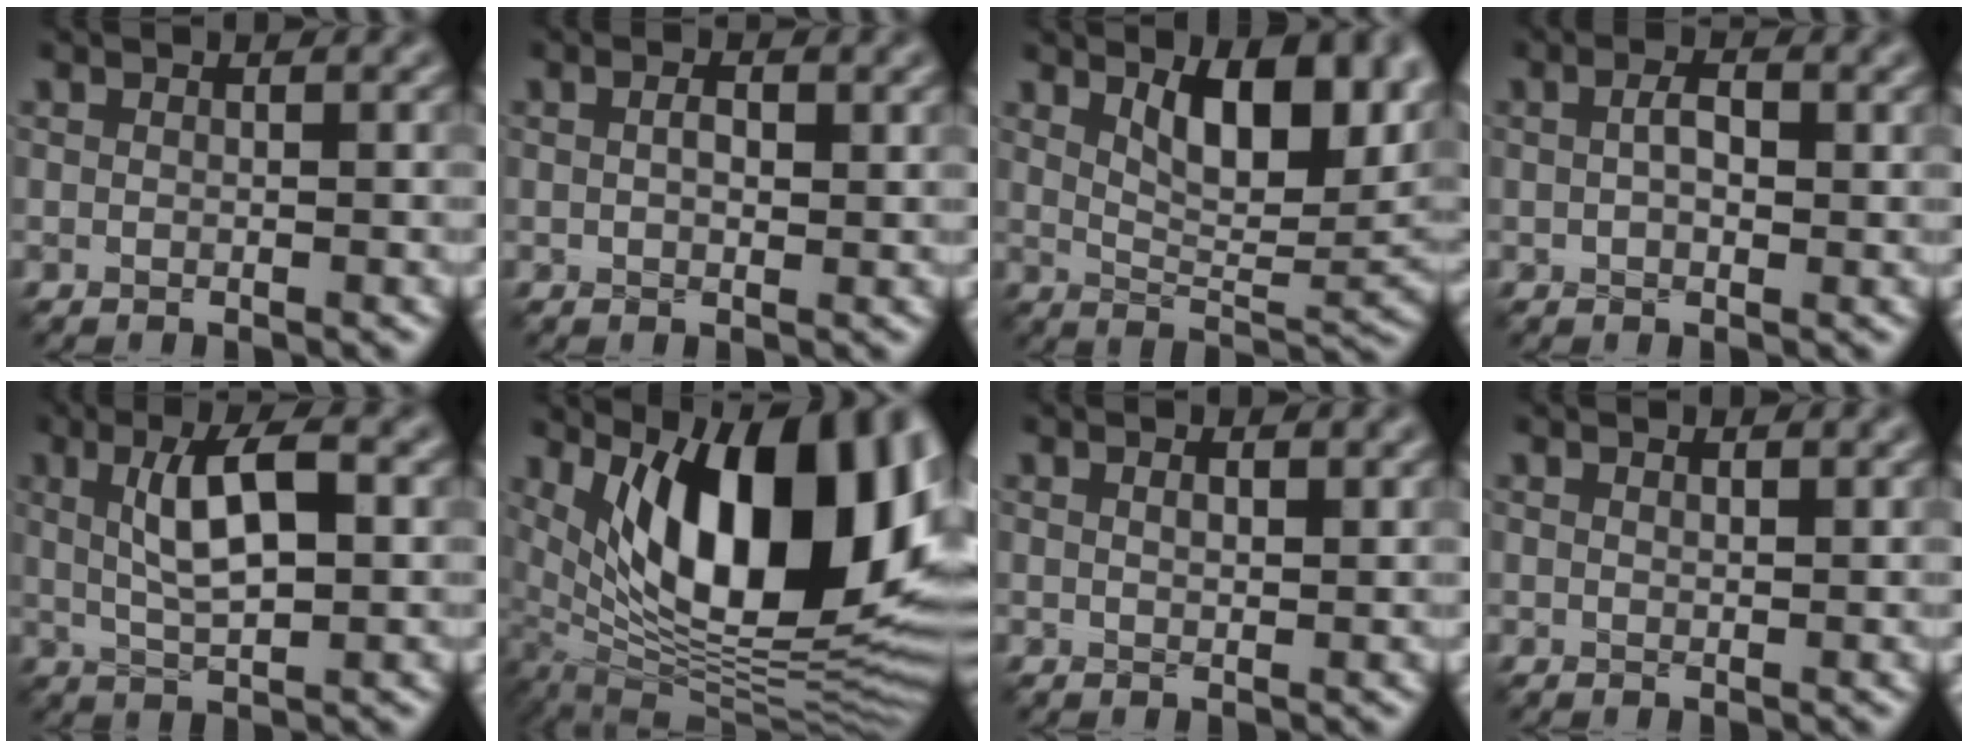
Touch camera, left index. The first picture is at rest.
{"total": 1.9, "force": [0.4, 1.1, 1.5], "torque": [-0.029, 0.000, 0.007]}
{"total": 9.5, "force": [4.2, 3.8, 7.6], "torque": [-0.118, 0.002, 0.071]}
{"total": 2.6, "force": [0.4, 1.4, 2.1], "torque": [-0.040, 0.001, 0.006]}
{"total": 6.0, "force": [1.7, 1.9, 5.5], "torque": [-0.098, 0.005, 0.029]}
{"total": 17.1, "force": [5.1, 7.5, 14.6], "torque": [-0.191, -0.003, 0.081]}
{"total": 1.2, "force": [0.7, 0.4, 0.9], "torque": [-0.018, -0.001, 0.015]}
{"total": 0.7, "force": [0.6, 0.2, 0.3], "torque": [-0.005, -0.001, 0.012]}